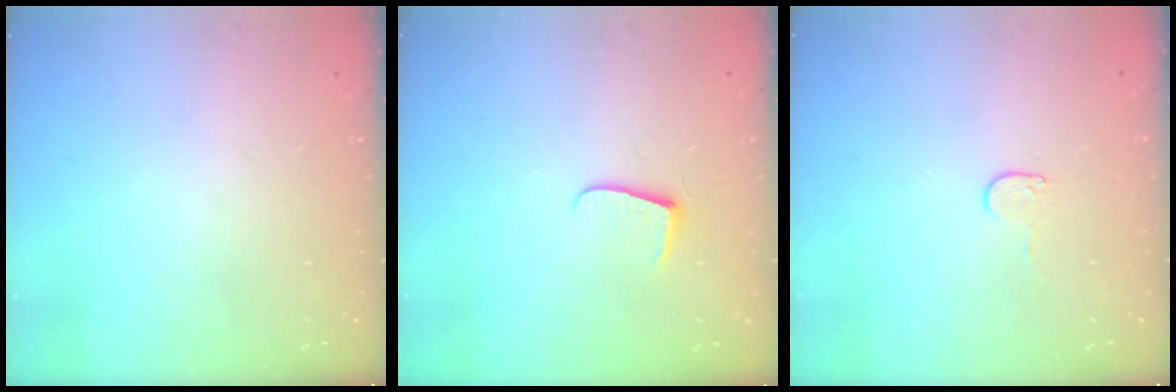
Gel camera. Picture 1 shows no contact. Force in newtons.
{"total": 6.8, "press": 6.8, "slide": 0.6}
{"total": 4.5, "press": 4.5, "slide": 0.5}